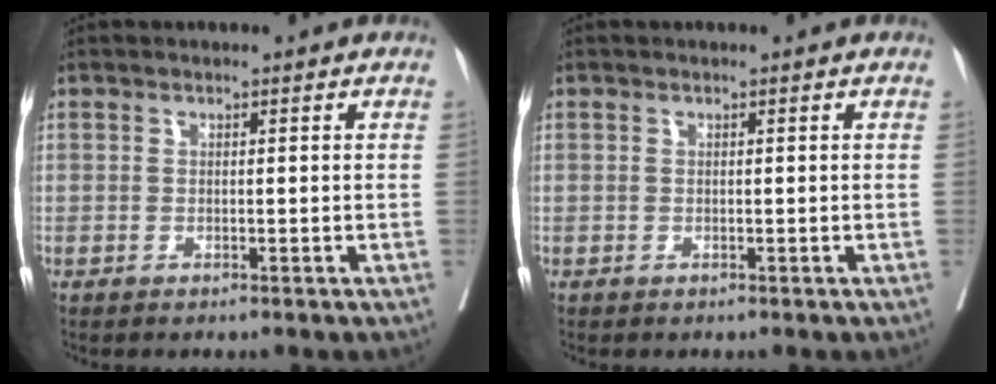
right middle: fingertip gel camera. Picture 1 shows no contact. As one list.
[{"total": 0.0}]